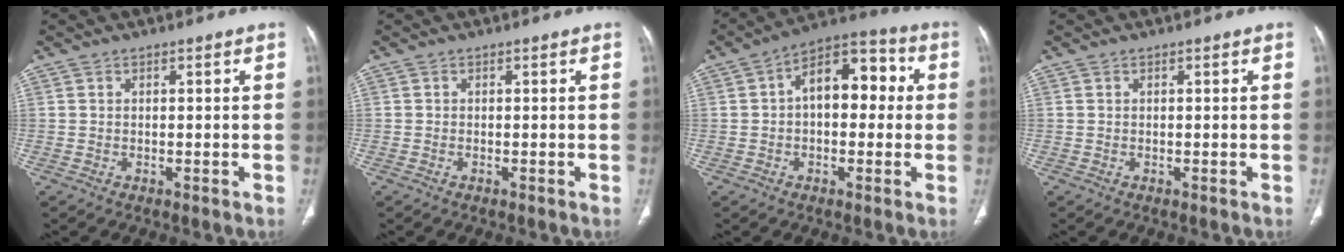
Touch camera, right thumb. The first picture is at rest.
{"total": 0.0}
{"total": 12.4, "force": [1.3, 7.4, 9.9], "torque": [-0.115, 0.039, 0.007]}
{"total": 0.0}